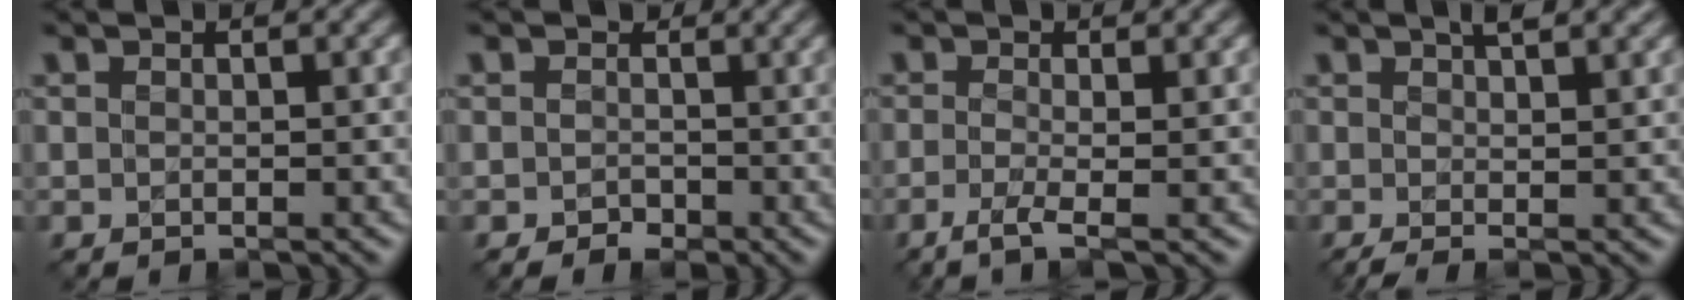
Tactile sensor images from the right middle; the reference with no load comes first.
{"total": 1.0, "force": [-0.1, 0.9, 0.1], "torque": [0.006, 0.007, -0.004]}
{"total": 2.3, "force": [-0.8, 0.6, 2.0], "torque": [-0.040, -0.003, -0.030]}
{"total": 4.0, "force": [1.1, 1.3, 3.6], "torque": [-0.034, 0.014, 0.005]}